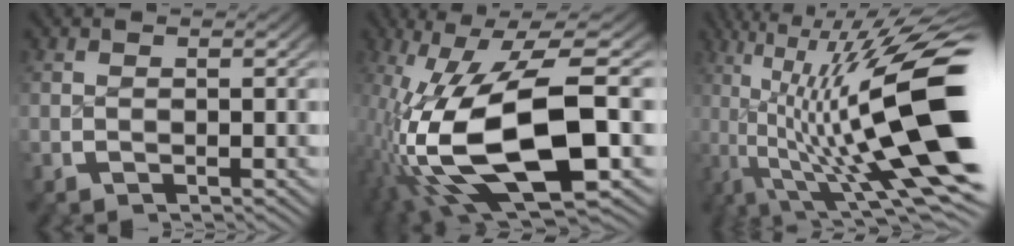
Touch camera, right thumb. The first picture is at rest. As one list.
[{"total": 16.8, "force": [-2.3, 8.3, 14.4], "torque": [-0.318, -0.063, 0.012]}, {"total": 16.8, "force": [-0.4, 7.8, 14.9], "torque": [-0.253, -0.044, 0.017]}]